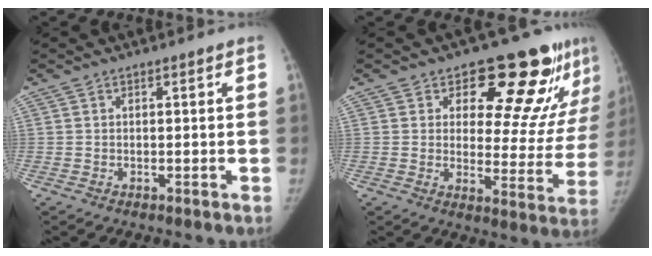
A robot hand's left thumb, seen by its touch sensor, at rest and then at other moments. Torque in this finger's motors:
{"motor_torque": [0.06, 0.14, 1.04, -0.78, 0.02]}